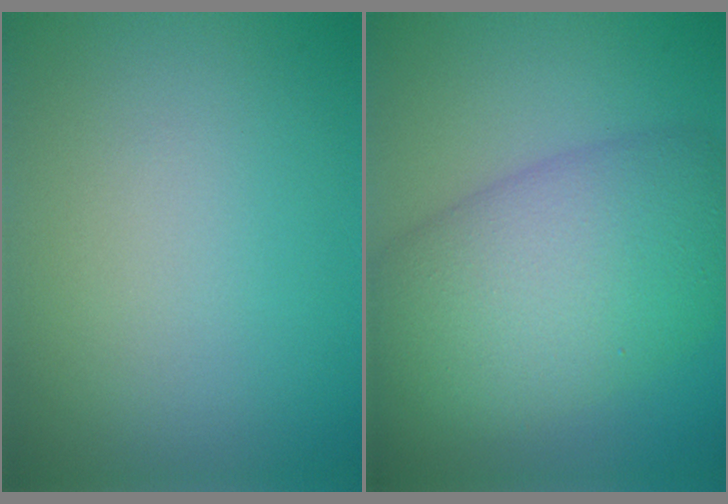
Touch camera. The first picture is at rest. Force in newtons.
{"total": 10.2, "press": 10.2, "slide": 0.2}